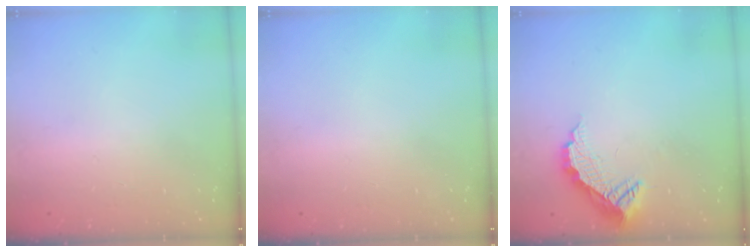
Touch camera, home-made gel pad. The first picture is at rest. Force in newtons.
{"total": 0.0}
{"total": 9.2, "press": 9.1, "slide": 0.7}